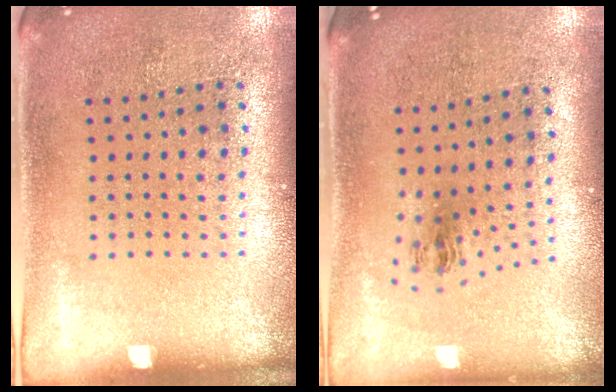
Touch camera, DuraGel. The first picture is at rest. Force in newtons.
{"total": 1.0, "press": 0.4, "slide": 0.9}